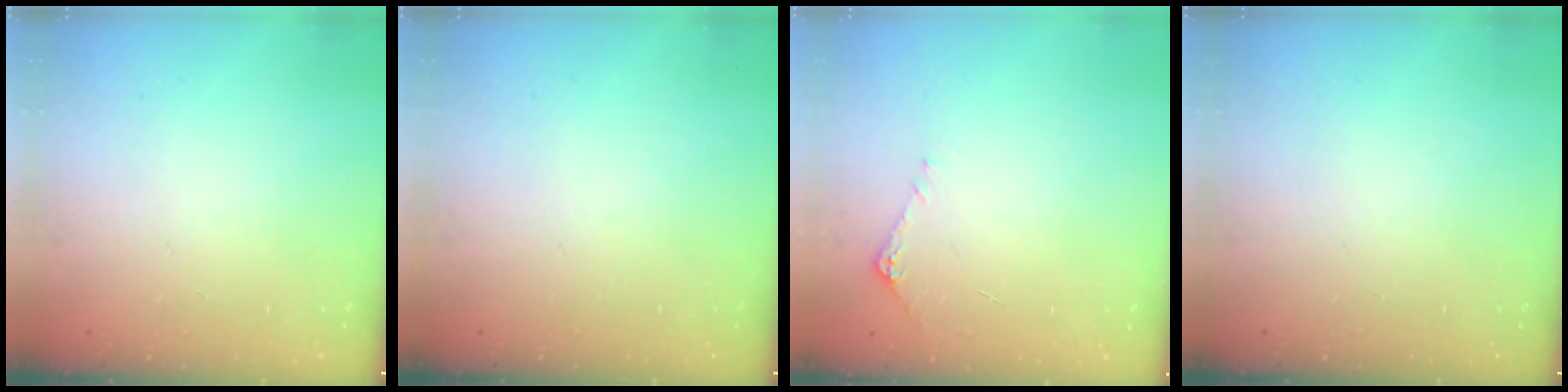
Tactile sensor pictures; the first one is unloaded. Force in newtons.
{"total": 0.0}
{"total": 5.1, "press": 5.0, "slide": 0.7}
{"total": 0.0}